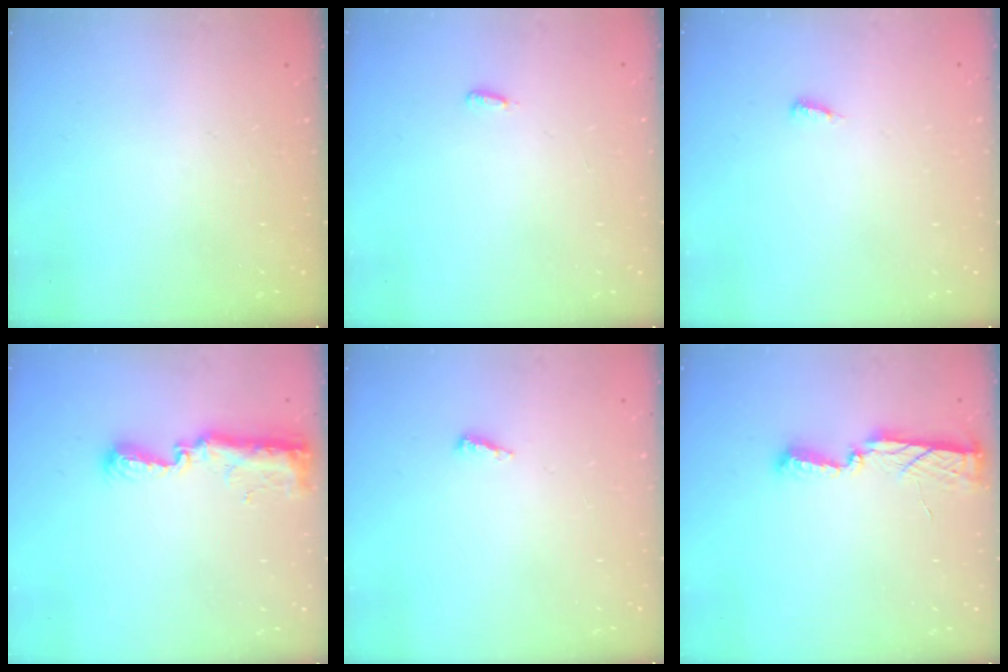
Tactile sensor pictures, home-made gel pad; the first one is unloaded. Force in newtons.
{"total": 2.7, "press": 2.6, "slide": 0.9}
{"total": 3.8, "press": 3.8, "slide": 0.4}
{"total": 8.9, "press": 8.9, "slide": 0.8}
{"total": 2.5, "press": 2.5, "slide": 0.2}
{"total": 8.1, "press": 8.0, "slide": 0.5}